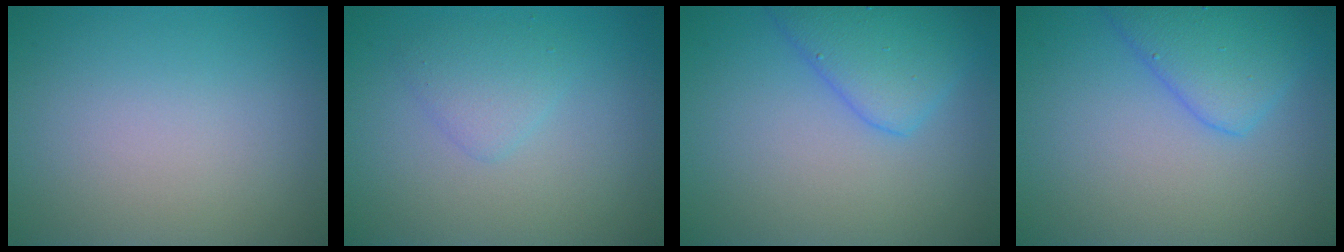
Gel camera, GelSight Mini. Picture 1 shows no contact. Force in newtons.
{"total": 1.8, "press": 1.8, "slide": 0.1}
{"total": 4.4, "press": 4.4, "slide": 0.0}
{"total": 4.4, "press": 4.4, "slide": 0.0}